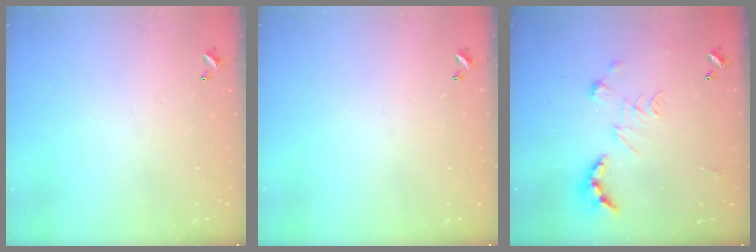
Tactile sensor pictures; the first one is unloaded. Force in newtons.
{"total": 0.0}
{"total": 2.5, "press": 2.0, "slide": 1.5}